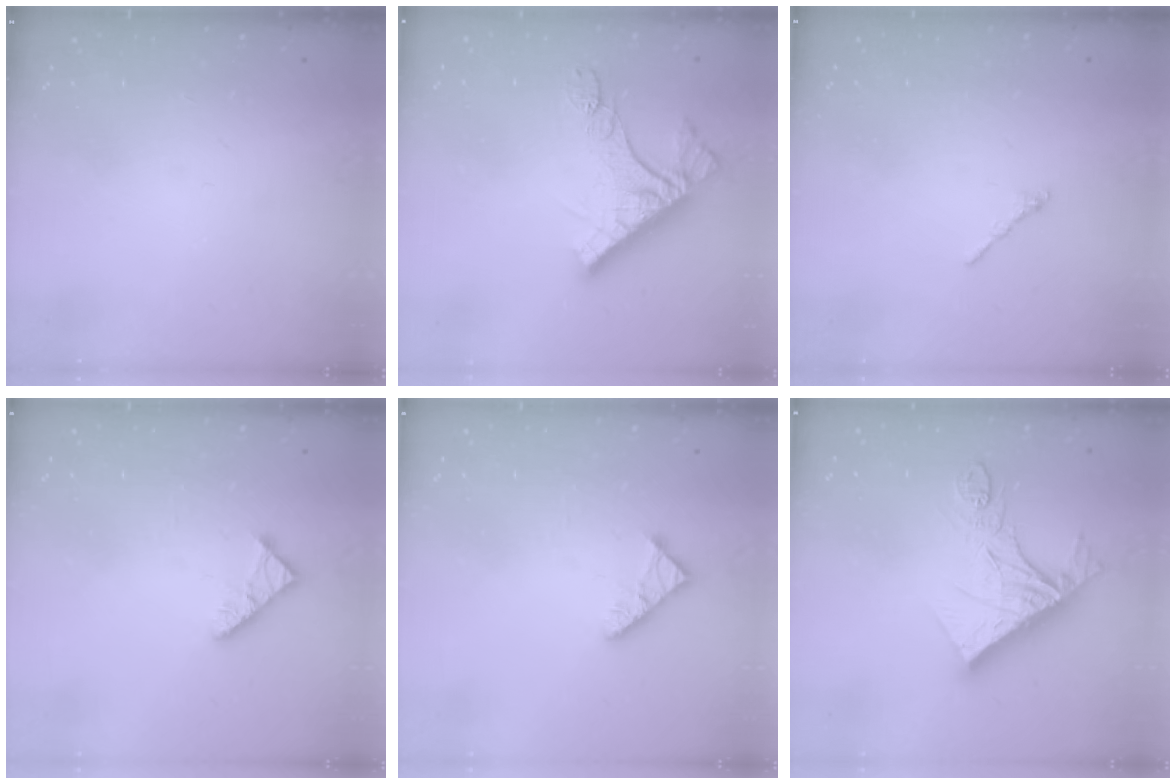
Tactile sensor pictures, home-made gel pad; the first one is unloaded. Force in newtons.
{"total": 11.4, "press": 11.4, "slide": 0.3}
{"total": 1.2, "press": 1.1, "slide": 0.5}
{"total": 4.4, "press": 4.4, "slide": 0.6}
{"total": 4.4, "press": 4.4, "slide": 0.6}
{"total": 18.3, "press": 18.2, "slide": 1.8}